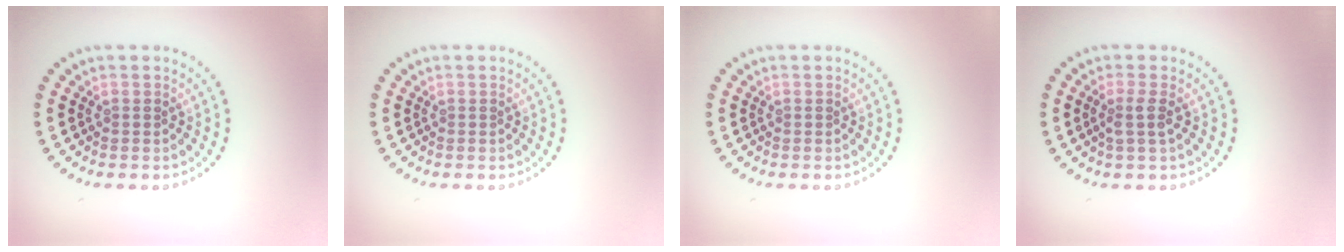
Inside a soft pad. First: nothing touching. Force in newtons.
{"total": 0.0}
{"total": 0.0}
{"total": 1.6, "press": 1.2, "slide": 1.0}